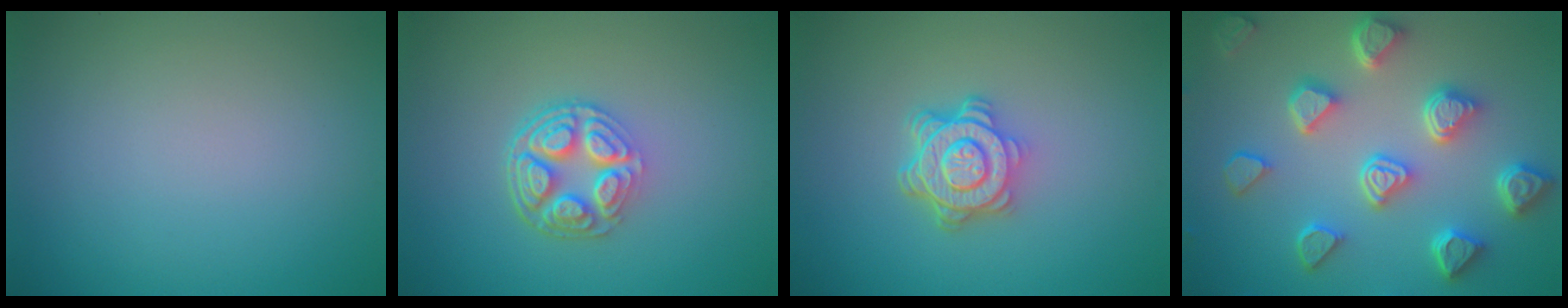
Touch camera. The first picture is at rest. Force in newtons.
{"total": 5.1, "press": 3.8, "slide": 3.4}
{"total": 4.7, "press": 3.6, "slide": 2.9}
{"total": 6.7, "press": 5.4, "slide": 3.9}